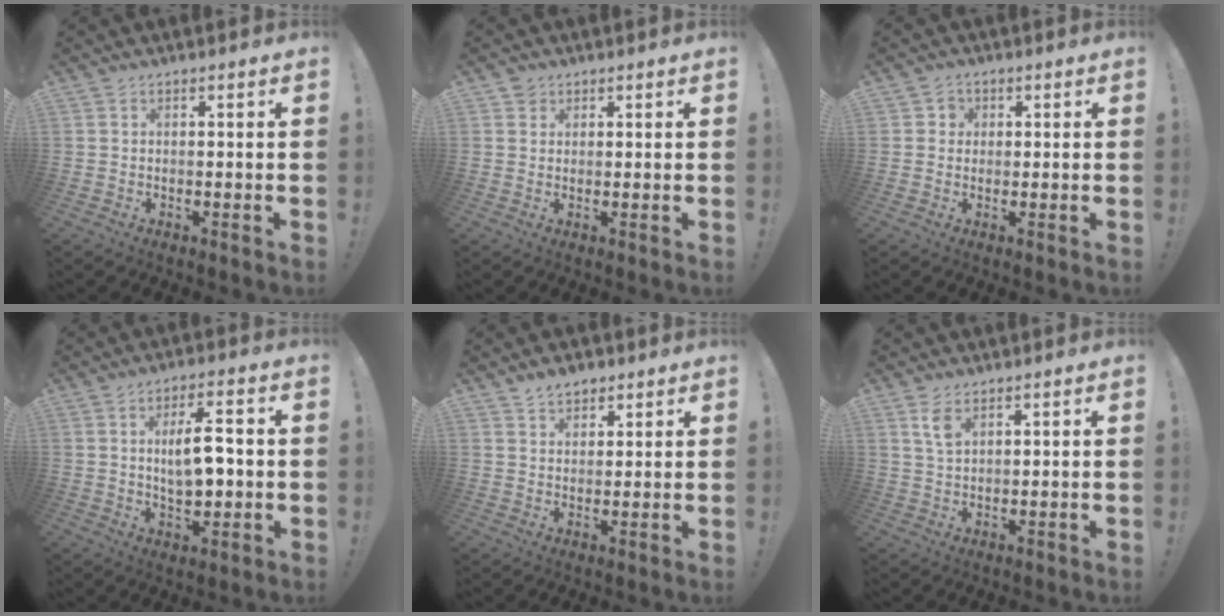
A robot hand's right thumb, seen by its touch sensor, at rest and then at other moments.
{"total": 2.0, "force": [1.2, 1.5, 0.2], "torque": [-0.007, 0.000, 0.023]}
{"total": 2.6, "force": [0.1, 2.5, 0.7], "torque": [-0.006, 0.002, 0.000]}
{"total": 10.0, "force": [0.5, 4.4, 9.0], "torque": [-0.144, -0.003, 0.005]}
{"total": 4.8, "force": [3.6, 2.8, 1.2], "torque": [-0.020, -0.016, 0.067]}
{"total": 4.4, "force": [2.3, 2.0, 3.2], "torque": [-0.058, -0.007, 0.041]}